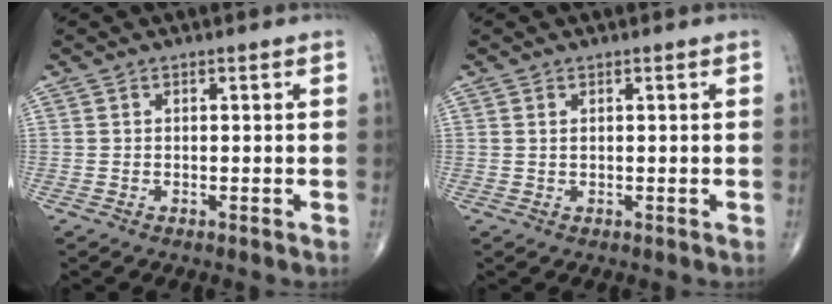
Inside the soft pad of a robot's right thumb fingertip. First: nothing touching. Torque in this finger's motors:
{"motor_torque": [-0.27, 0.01, -0.02, -0.08, 0.00]}